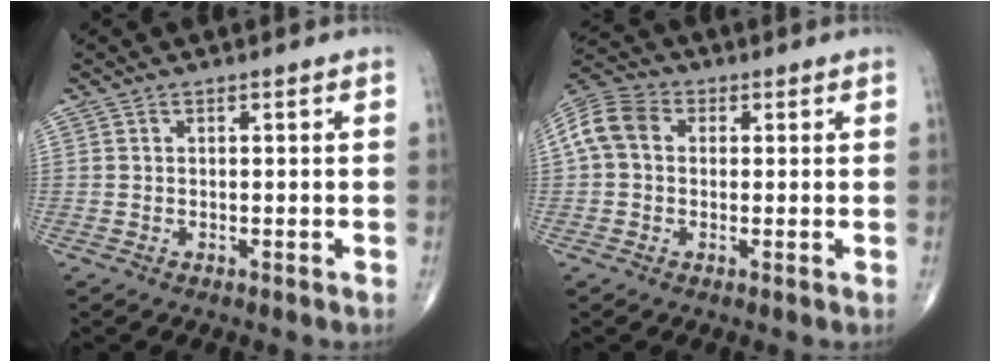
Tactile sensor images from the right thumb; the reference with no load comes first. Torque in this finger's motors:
{"motor_torque": [-0.15, 0.21, 0.05, -0.02, 0.11]}